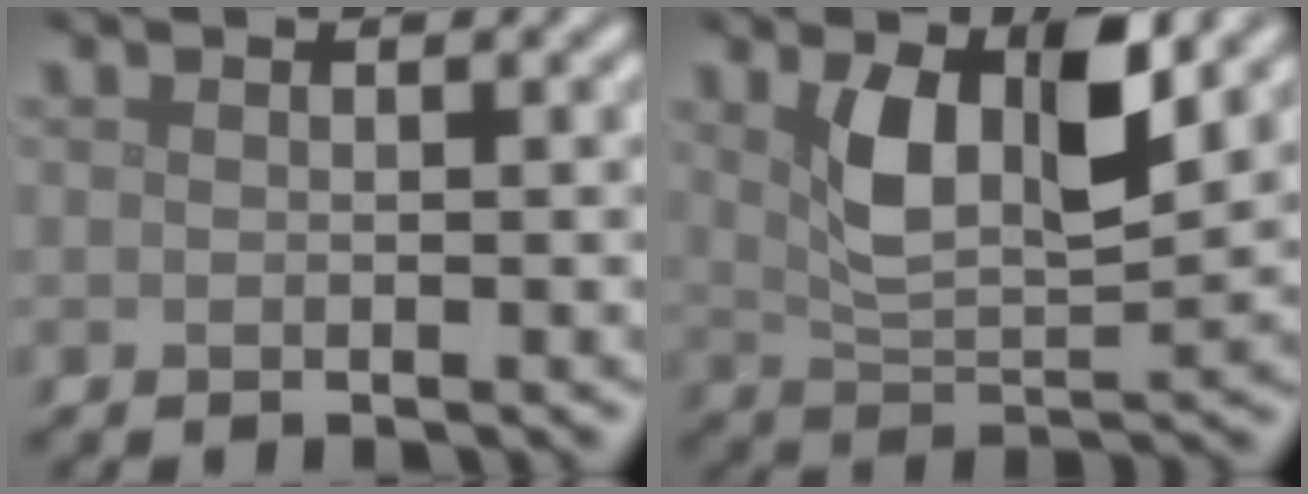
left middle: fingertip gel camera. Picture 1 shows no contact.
{"total": 6.5, "force": [2.5, 2.6, 5.4], "torque": [-0.108, -0.002, 0.048]}